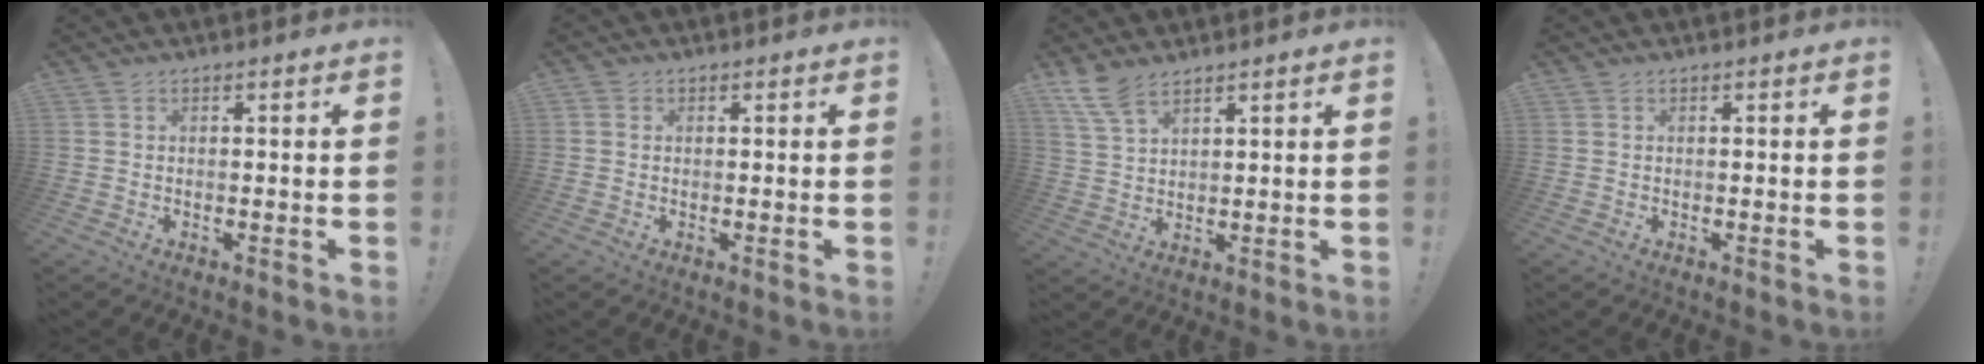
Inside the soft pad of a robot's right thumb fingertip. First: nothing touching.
{"total": 0.8, "force": [0.0, 0.8, 0.1], "torque": [-0.001, 0.002, 0.000]}
{"total": 7.1, "force": [5.4, 2.4, 3.9], "torque": [-0.084, -0.022, 0.104]}
{"total": 0.0}